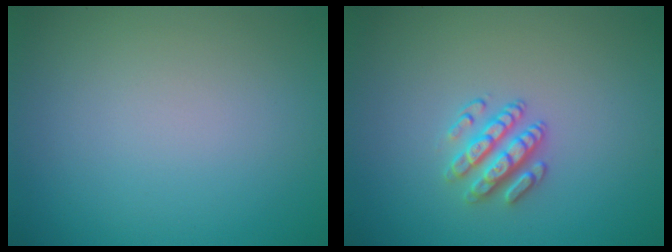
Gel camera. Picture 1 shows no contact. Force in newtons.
{"total": 2.7, "press": 2.5, "slide": 1.2}